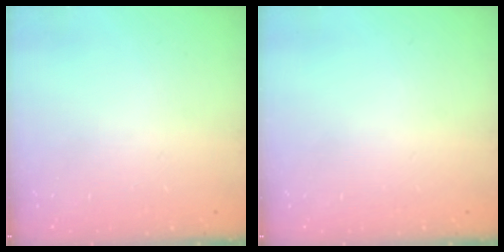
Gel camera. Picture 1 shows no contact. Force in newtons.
{"total": 0.0}